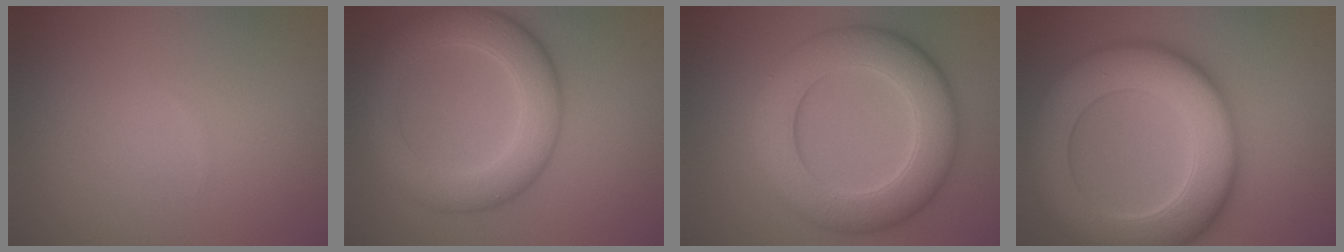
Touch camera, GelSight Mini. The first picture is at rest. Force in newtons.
{"total": 6.7, "press": 6.7, "slide": 0.1}
{"total": 8.9, "press": 8.9, "slide": 0.2}
{"total": 12.0, "press": 12.0, "slide": 0.7}